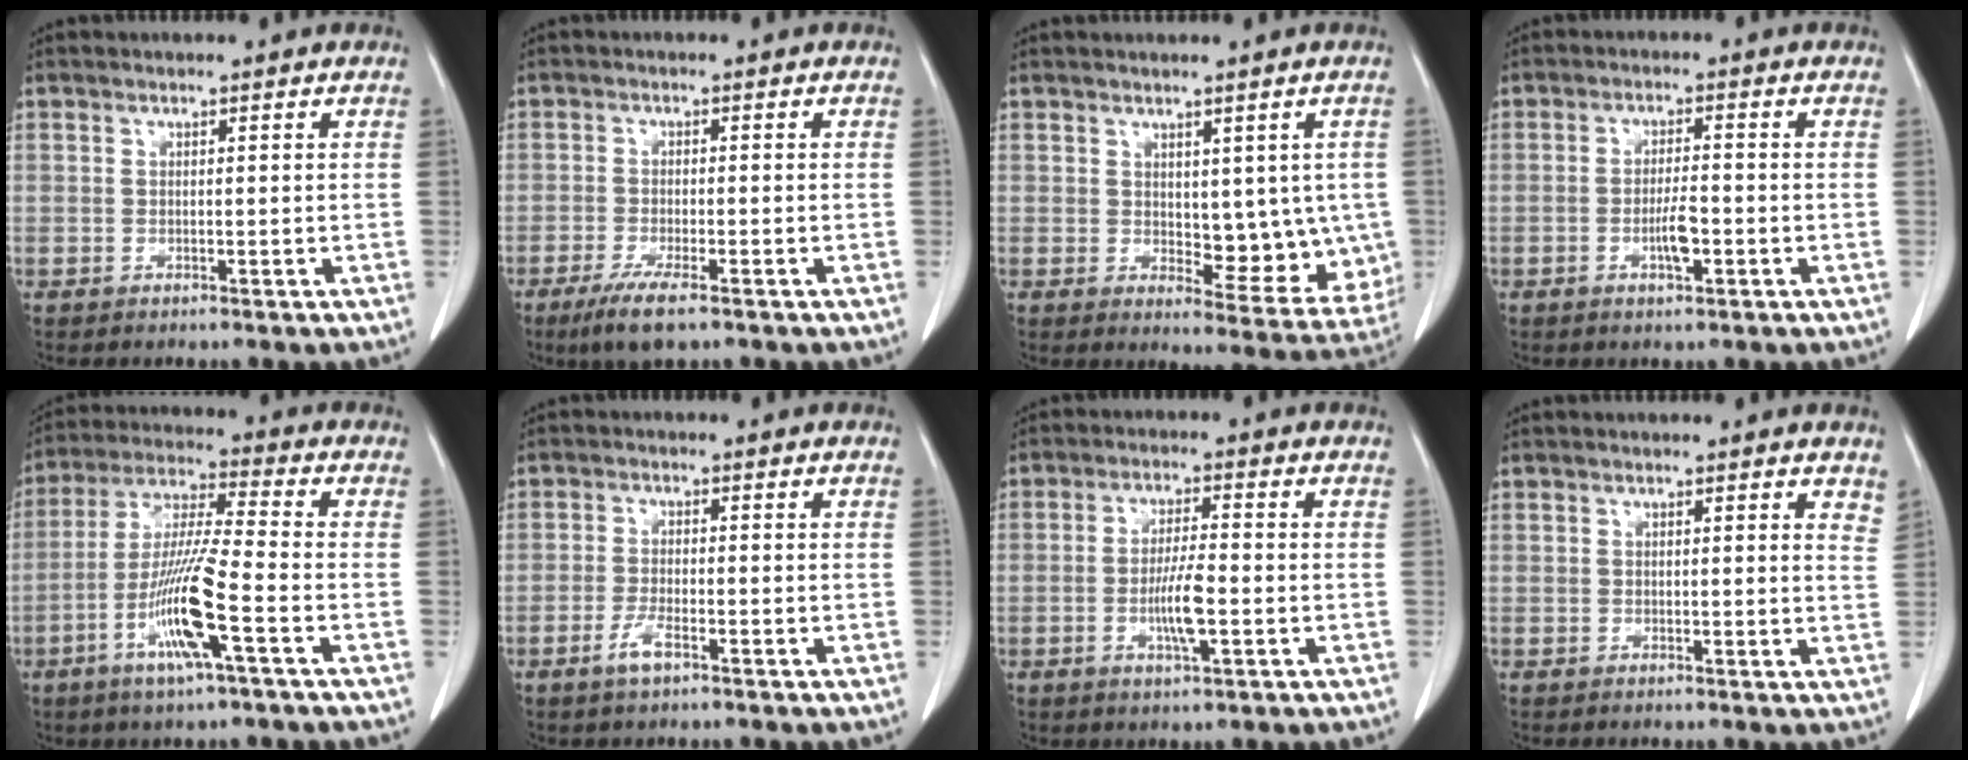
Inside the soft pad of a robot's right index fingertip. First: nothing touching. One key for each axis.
{"total": 5.9, "fx": -3.9, "fy": 0.8, "fz": 4.4, "tx": -0.081, "ty": -0.014, "tz": -0.065}
{"total": 9.0, "fx": 0.4, "fy": 4.6, "fz": 7.7, "tx": -0.074, "ty": -0.009, "tz": 0.017}
{"total": 3.8, "fx": -1.3, "fy": 0.7, "fz": 3.5, "tx": -0.065, "ty": 0.000, "tz": -0.023}
{"total": 12.2, "fx": -4.7, "fy": -0.1, "fz": 11.3, "tx": -0.229, "ty": -0.009, "tz": -0.092}
{"total": 3.1, "fx": -1.9, "fy": 0.6, "fz": 2.4, "tx": -0.050, "ty": -0.001, "tz": -0.038}
{"total": 5.9, "fx": -1.5, "fy": 0.8, "fz": 5.6, "tx": -0.109, "ty": -0.003, "tz": -0.026}
{"total": 3.3, "fx": 3.0, "fy": 0.8, "fz": 1.3, "tx": -0.007, "ty": -0.010, "tz": 0.017}